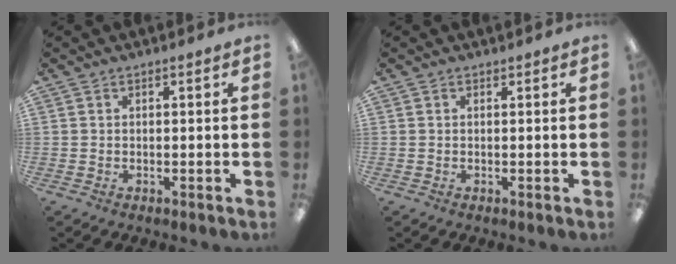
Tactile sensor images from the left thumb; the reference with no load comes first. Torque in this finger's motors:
{"motor_torque": [-0.04, 0.04, -0.17, 0.03, 0.02]}